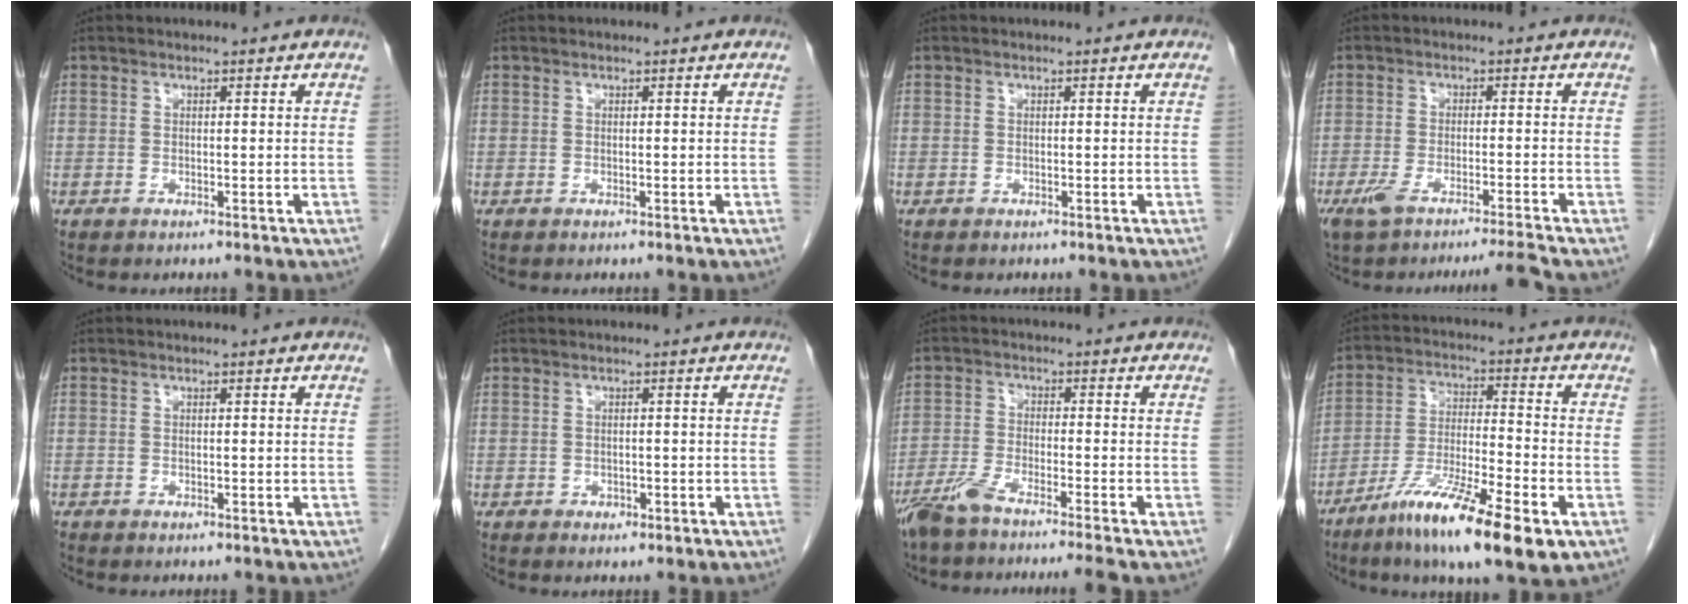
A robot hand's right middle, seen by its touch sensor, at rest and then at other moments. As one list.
[{"total": 0.0}, {"total": 0.0}, {"total": 6.8, "force": [-5.5, -1.0, 3.8], "torque": [-0.062, -0.011, -0.093]}, {"total": 0.0}, {"total": 1.2, "force": [-0.6, 0.9, 0.6], "torque": [-0.010, 0.002, -0.002]}, {"total": 8.3, "force": [-6.9, -1.0, 4.6], "torque": [-0.071, -0.020, -0.119]}, {"total": 15.5, "force": [-8.7, 1.9, 12.7], "torque": [-0.226, -0.029, -0.150]}]